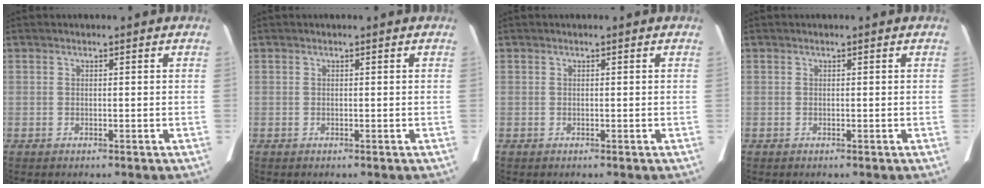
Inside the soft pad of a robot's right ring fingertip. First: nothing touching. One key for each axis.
{"total": 0.0}
{"total": 0.0}
{"total": 0.0}